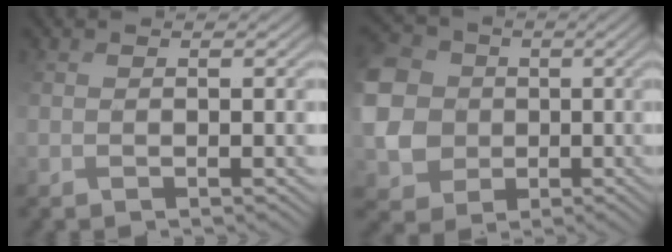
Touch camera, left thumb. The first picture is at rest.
{"total": 12.8, "force": [1.8, 11.7, 4.9], "torque": [-0.191, -0.006, 0.020]}